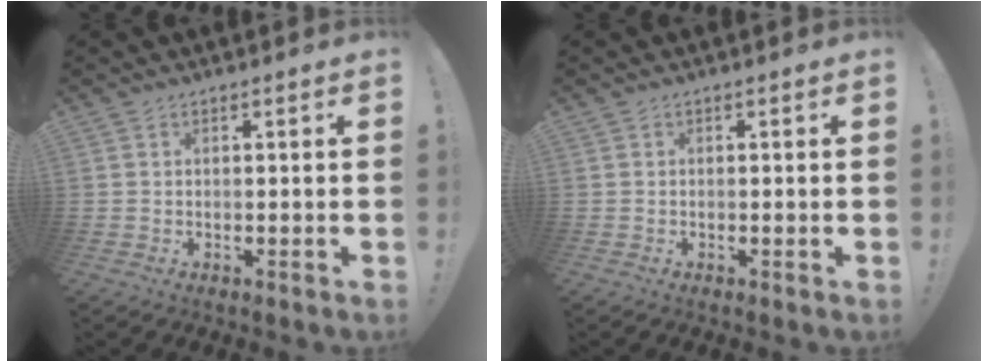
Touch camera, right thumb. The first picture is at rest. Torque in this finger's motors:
{"motor_torque": [0.05, -0.02, 0.07, -0.12, -0.03]}